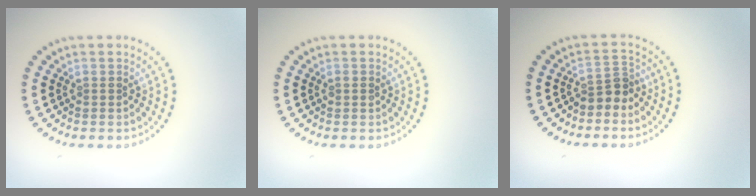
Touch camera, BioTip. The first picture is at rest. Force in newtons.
{"total": 0.7, "press": 0.7, "slide": 0.1}
{"total": 2.3, "press": 1.8, "slide": 1.5}